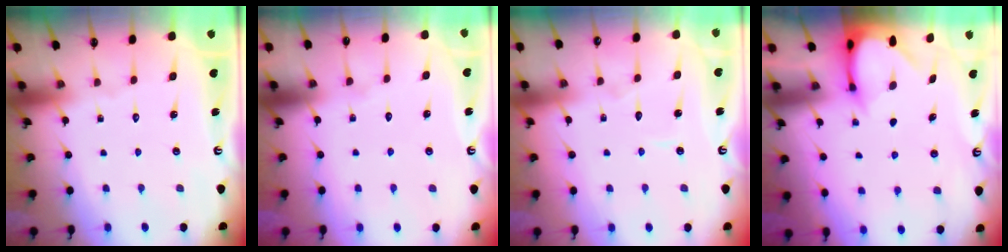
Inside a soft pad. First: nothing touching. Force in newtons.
{"total": 3.2, "press": 3.2, "slide": 0.3}
{"total": 2.9, "press": 2.9, "slide": 0.2}
{"total": 3.5, "press": 3.4, "slide": 0.3}